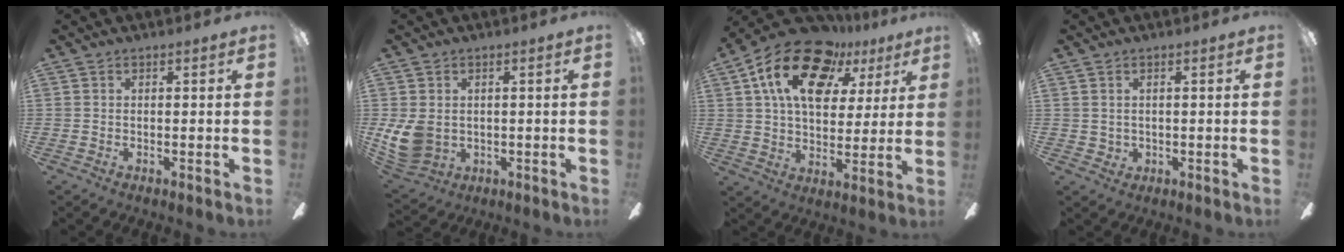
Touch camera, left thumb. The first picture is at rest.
{"total": 8.5, "force": [-1.2, 6.7, 5.2], "torque": [-0.135, 0.004, -0.020]}
{"total": 19.6, "force": [10.4, 11.3, 12.1], "torque": [-0.207, -0.035, 0.185]}
{"total": 1.3, "force": [0.1, 1.2, 0.5], "torque": [-0.011, 0.002, -0.001]}